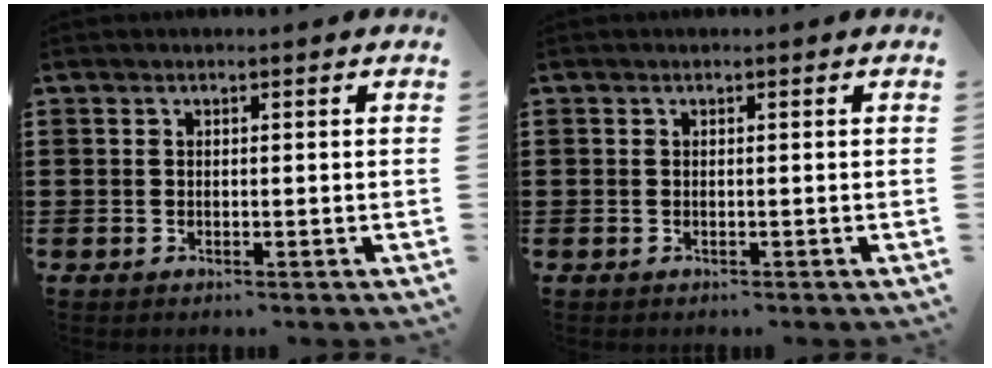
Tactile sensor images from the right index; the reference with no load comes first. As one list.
[{"total": 0.0}]